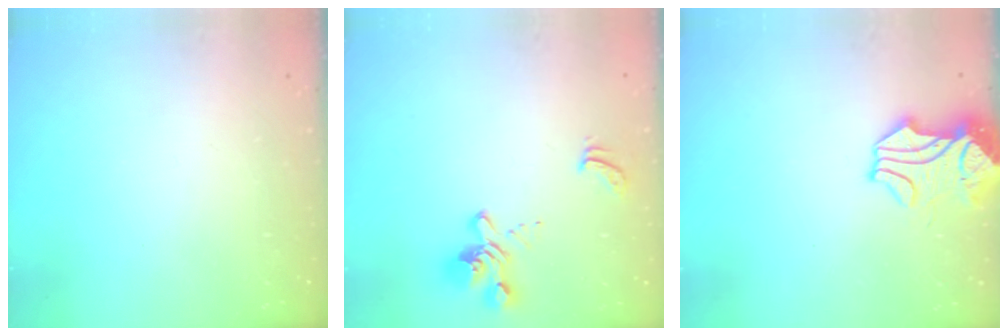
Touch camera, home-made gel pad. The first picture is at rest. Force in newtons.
{"total": 4.0, "press": 3.7, "slide": 1.6}
{"total": 2.3, "press": 1.8, "slide": 1.4}